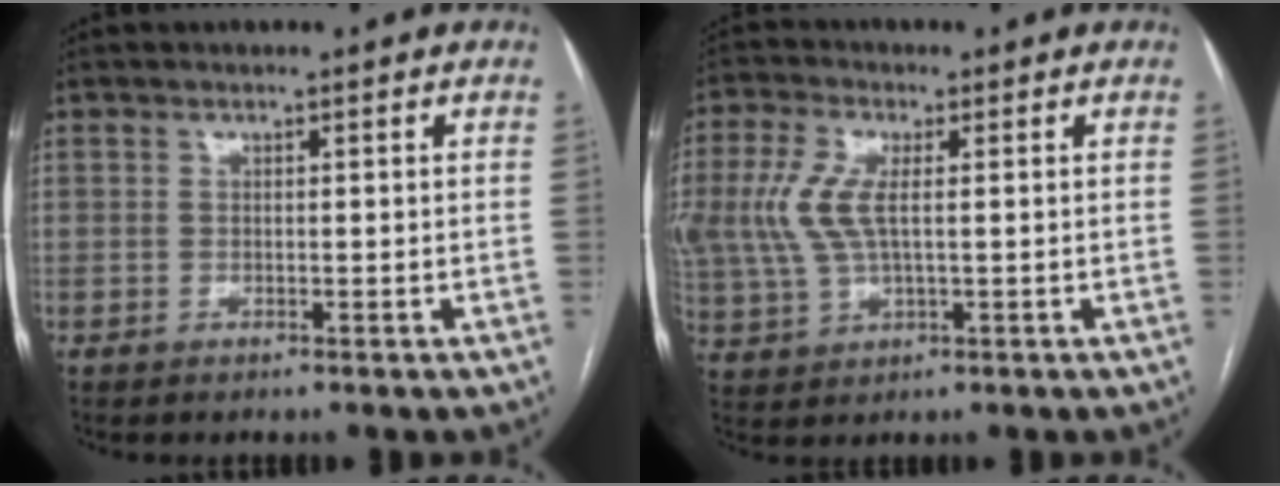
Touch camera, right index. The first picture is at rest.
{"total": 9.1, "force": [1.3, 4.2, 8.0], "torque": [-0.202, 0.010, 0.029]}